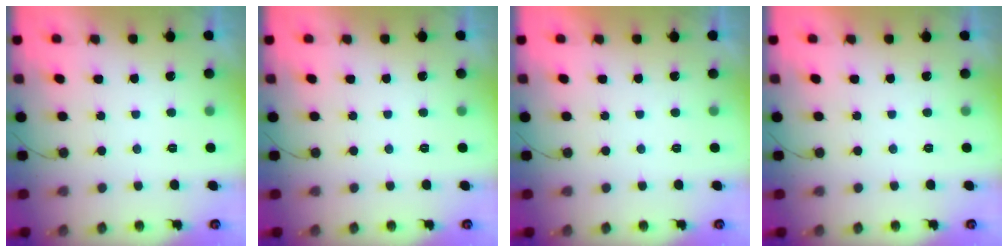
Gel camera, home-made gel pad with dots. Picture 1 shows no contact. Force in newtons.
{"total": 0.0}
{"total": 1.8, "press": 1.8, "slide": 0.0}
{"total": 1.7, "press": 1.7, "slide": 0.1}